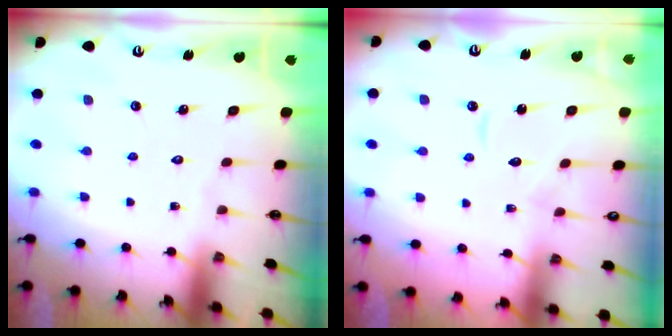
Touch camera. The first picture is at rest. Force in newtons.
{"total": 7.4, "press": 7.4, "slide": 0.6}